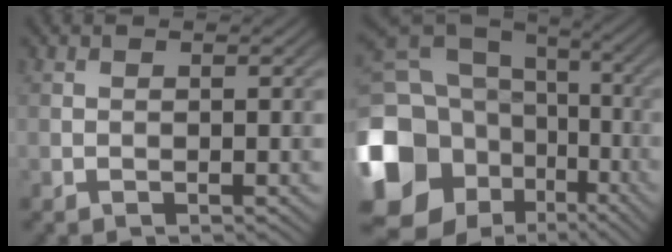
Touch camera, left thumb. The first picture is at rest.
{"total": 19.1, "force": [-6.6, 15.2, 9.6], "torque": [-0.273, -0.027, -0.110]}